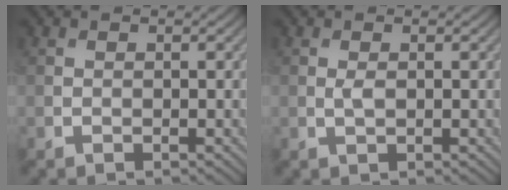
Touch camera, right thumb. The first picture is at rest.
{"total": 1.1, "force": [0.1, 0.4, 1.0], "torque": [-0.025, -0.001, 0.003]}